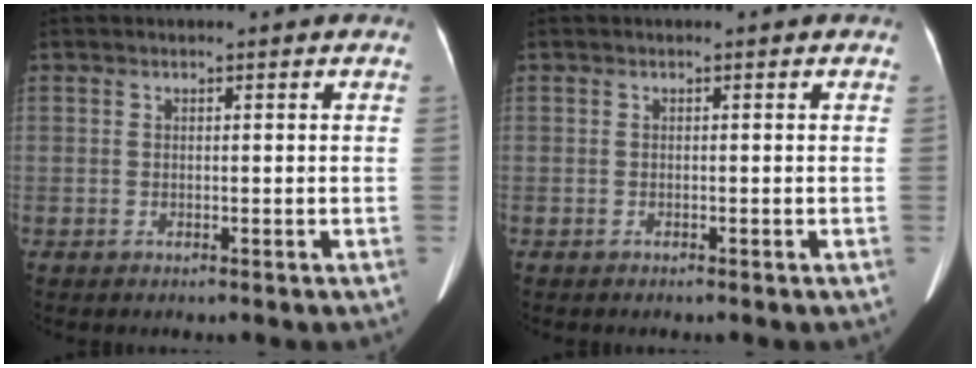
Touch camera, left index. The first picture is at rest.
{"total": 0.0}